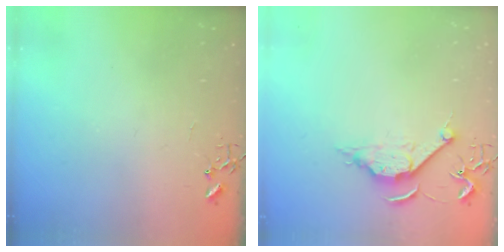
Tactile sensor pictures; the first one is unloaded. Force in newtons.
{"total": 8.4, "press": 8.4, "slide": 0.6}